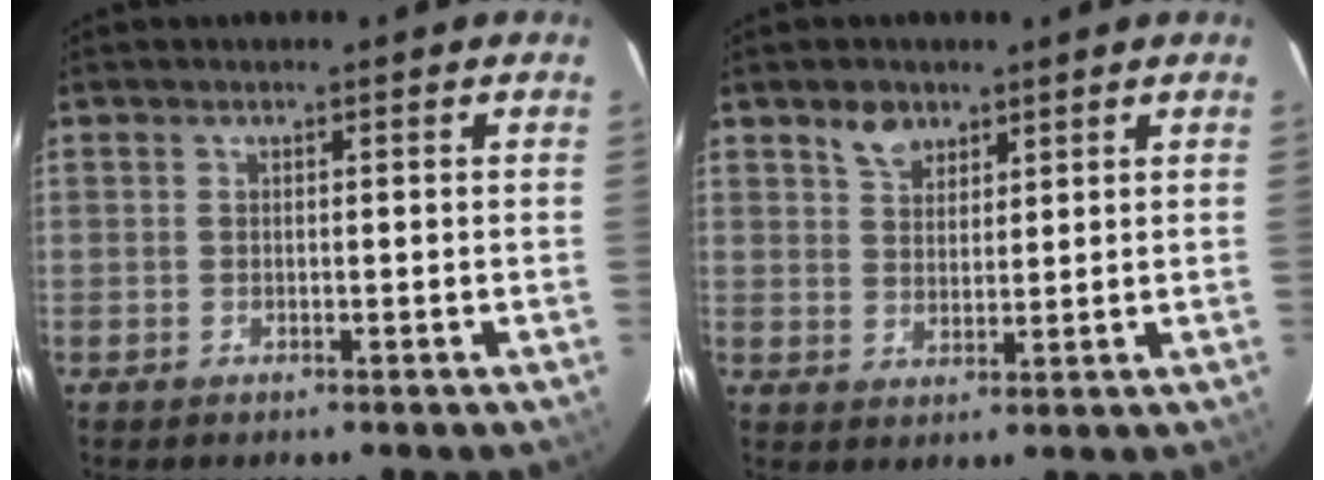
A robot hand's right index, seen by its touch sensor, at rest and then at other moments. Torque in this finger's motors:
{"motor_torque": [0.02, 0.00, 0.04, 0.03]}